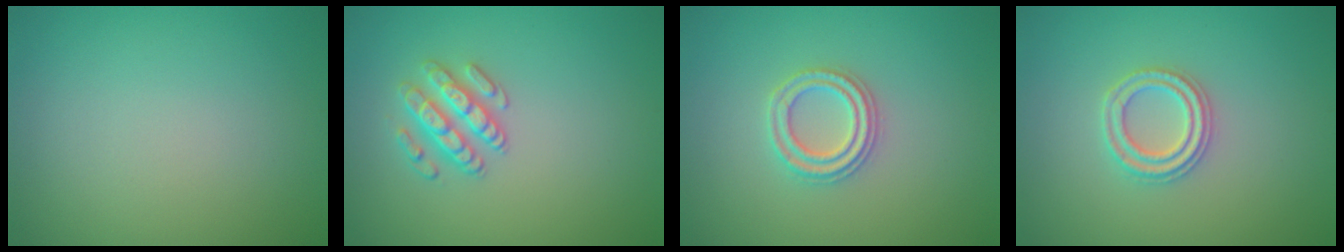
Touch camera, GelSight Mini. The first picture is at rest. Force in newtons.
{"total": 2.5, "press": 2.4, "slide": 0.5}
{"total": 2.4, "press": 2.3, "slide": 0.5}
{"total": 2.3, "press": 2.2, "slide": 0.4}